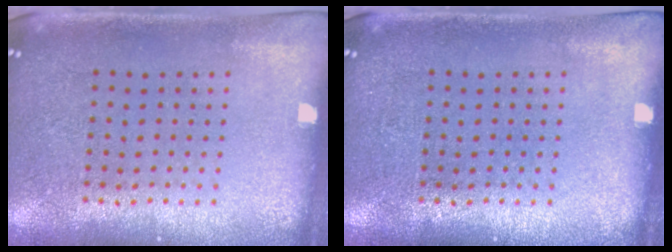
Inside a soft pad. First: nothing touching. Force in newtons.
{"total": 0.0}